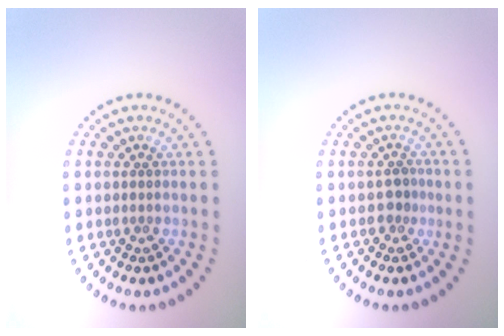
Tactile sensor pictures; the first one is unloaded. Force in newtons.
{"total": 1.2, "press": 1.0, "slide": 0.5}